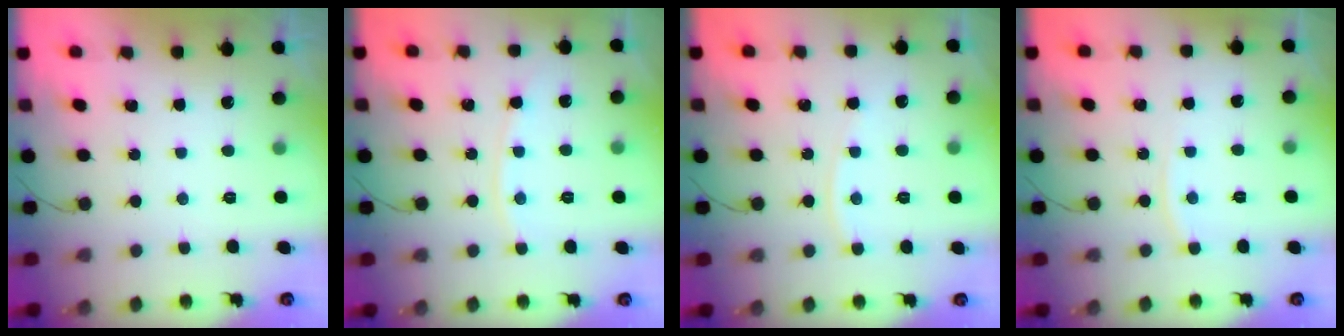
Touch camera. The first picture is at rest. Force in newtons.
{"total": 5.4, "press": 5.4, "slide": 0.6}
{"total": 4.3, "press": 4.3, "slide": 0.5}
{"total": 3.5, "press": 3.5, "slide": 0.5}